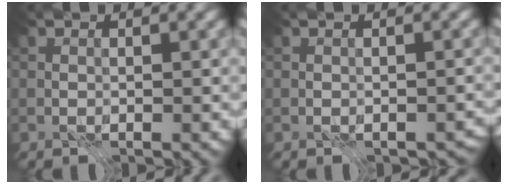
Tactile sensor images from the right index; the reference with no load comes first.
{"total": 1.2, "force": [-0.5, 0.8, 0.7], "torque": [-0.005, -0.008, -0.001]}